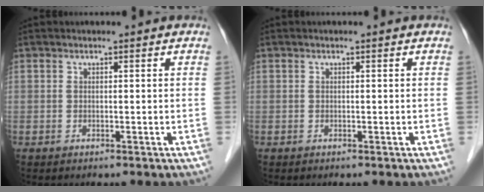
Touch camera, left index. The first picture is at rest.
{"total": 0.0}